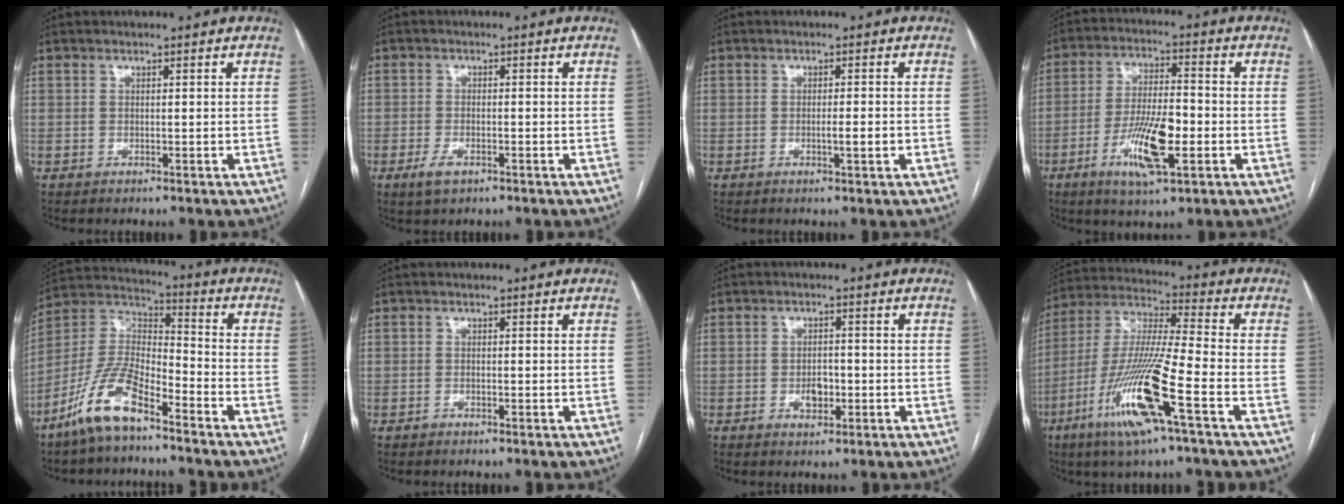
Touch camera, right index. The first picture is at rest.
{"total": 3.1, "force": [-1.6, 1.8, 1.9], "torque": [-0.035, 0.000, -0.023]}
{"total": 2.2, "force": [-0.6, 0.1, 2.1], "torque": [-0.036, -0.002, -0.009]}
{"total": 11.2, "force": [-3.8, 2.6, 10.2], "torque": [-0.198, -0.003, -0.065]}
{"total": 12.4, "force": [-8.4, 3.6, 8.4], "torque": [-0.182, 0.008, -0.165]}
{"total": 0.9, "force": [-0.5, 0.7, 0.0], "torque": [0.003, 0.005, -0.011]}
{"total": 3.2, "force": [-1.0, 1.9, 2.4], "torque": [-0.036, 0.004, -0.012]}
{"total": 17.3, "force": [-7.8, 0.7, 15.4], "torque": [-0.327, -0.027, -0.151]}